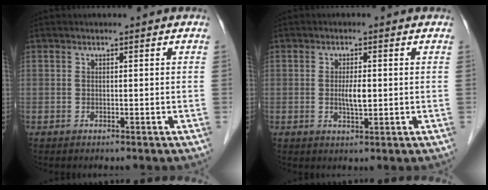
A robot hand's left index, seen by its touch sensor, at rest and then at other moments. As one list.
[{"total": 2.9, "force": [-0.1, 0.8, 2.8], "torque": [-0.046, -0.006, -0.001]}]